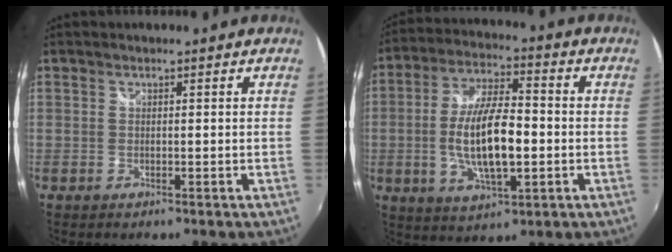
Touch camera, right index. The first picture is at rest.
{"total": 13.9, "force": [-2.1, 4.9, 12.8], "torque": [-0.251, -0.003, -0.034]}